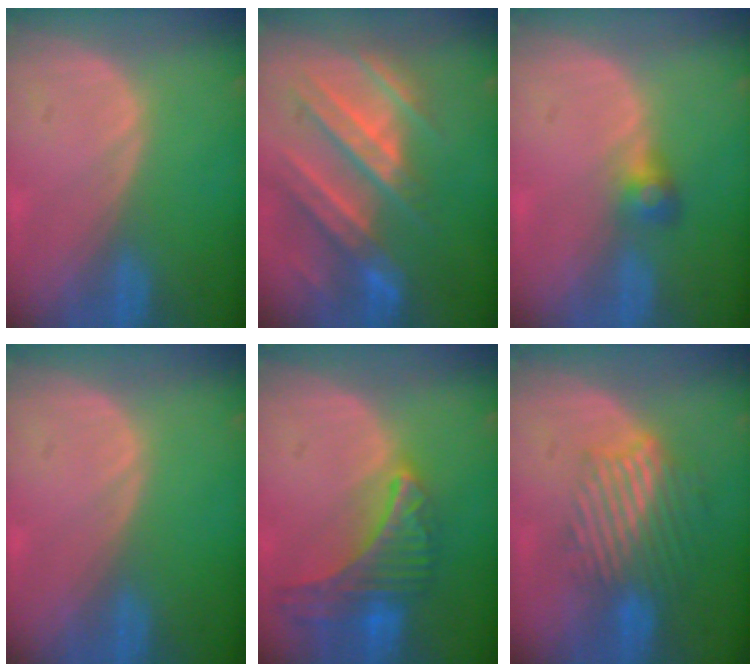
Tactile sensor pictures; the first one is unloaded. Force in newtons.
{"total": 10.6, "press": 9.6, "slide": 4.4}
{"total": 2.7, "press": 2.6, "slide": 0.8}
{"total": 0.0}
{"total": 9.3, "press": 8.2, "slide": 4.5}
{"total": 9.5, "press": 8.0, "slide": 5.1}